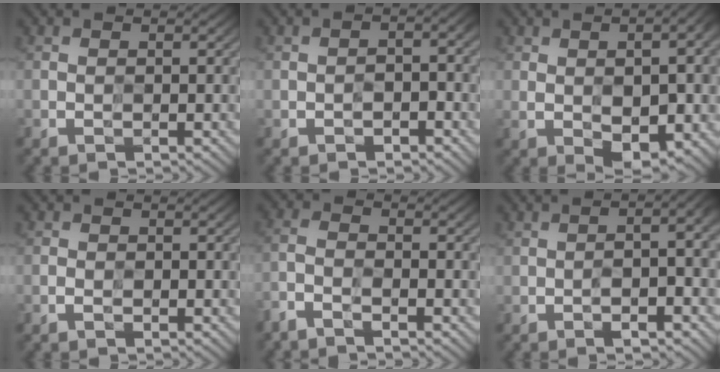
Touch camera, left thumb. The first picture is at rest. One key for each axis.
{"total": 2.4, "fx": -1.2, "fy": 1.3, "fz": 1.6, "tx": -0.025, "ty": -0.001, "tz": -0.022}
{"total": 10.6, "fx": -1.1, "fy": 5.3, "fz": 9.1, "tx": -0.121, "ty": -0.010, "tz": -0.006}
{"total": 1.1, "fx": -0.6, "fy": 0.8, "fz": 0.5, "tx": -0.009, "ty": -0.003, "tz": -0.014}
{"total": 3.0, "fx": -2.5, "fy": 0.6, "fz": 1.6, "tx": -0.037, "ty": -0.006, "tz": -0.060}
{"total": 5.4, "fx": -1.8, "fy": 1.6, "fz": 4.9, "tx": -0.069, "ty": -0.001, "tz": -0.024}